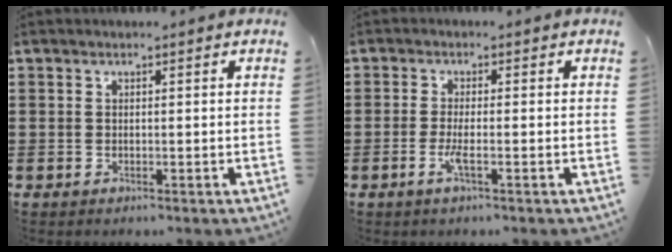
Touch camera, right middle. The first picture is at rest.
{"total": 2.5, "force": [-1.0, 0.3, 2.3], "torque": [-0.050, -0.003, -0.020]}